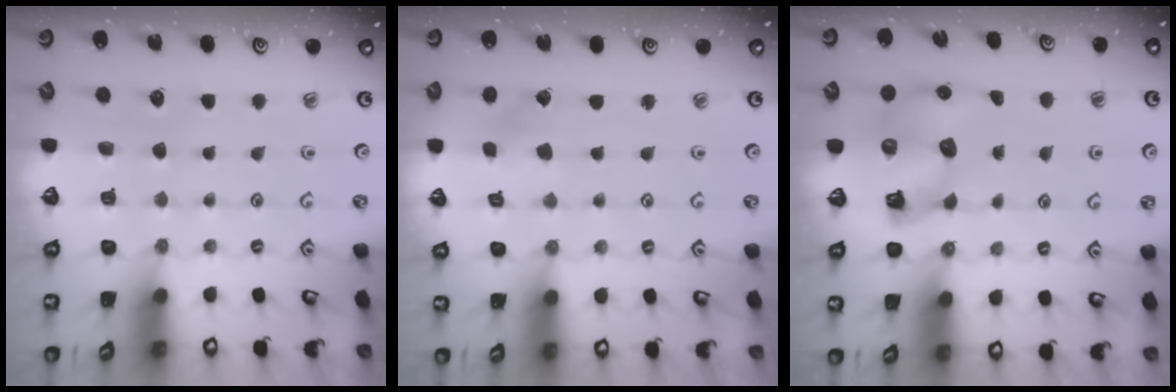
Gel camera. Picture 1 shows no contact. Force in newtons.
{"total": 1.8, "press": 1.8, "slide": 0.3}
{"total": 8.8, "press": 8.6, "slide": 1.5}